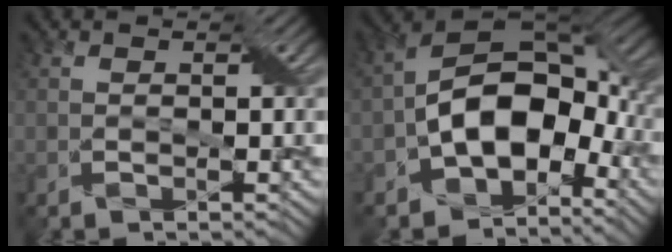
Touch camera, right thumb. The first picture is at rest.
{"total": 13.7, "force": [-4.2, 8.5, 9.8], "torque": [-0.166, -0.008, -0.094]}